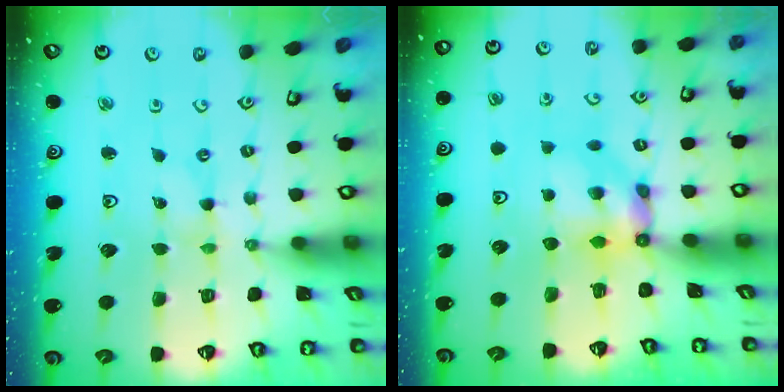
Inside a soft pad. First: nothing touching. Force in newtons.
{"total": 6.5, "press": 6.5, "slide": 0.5}